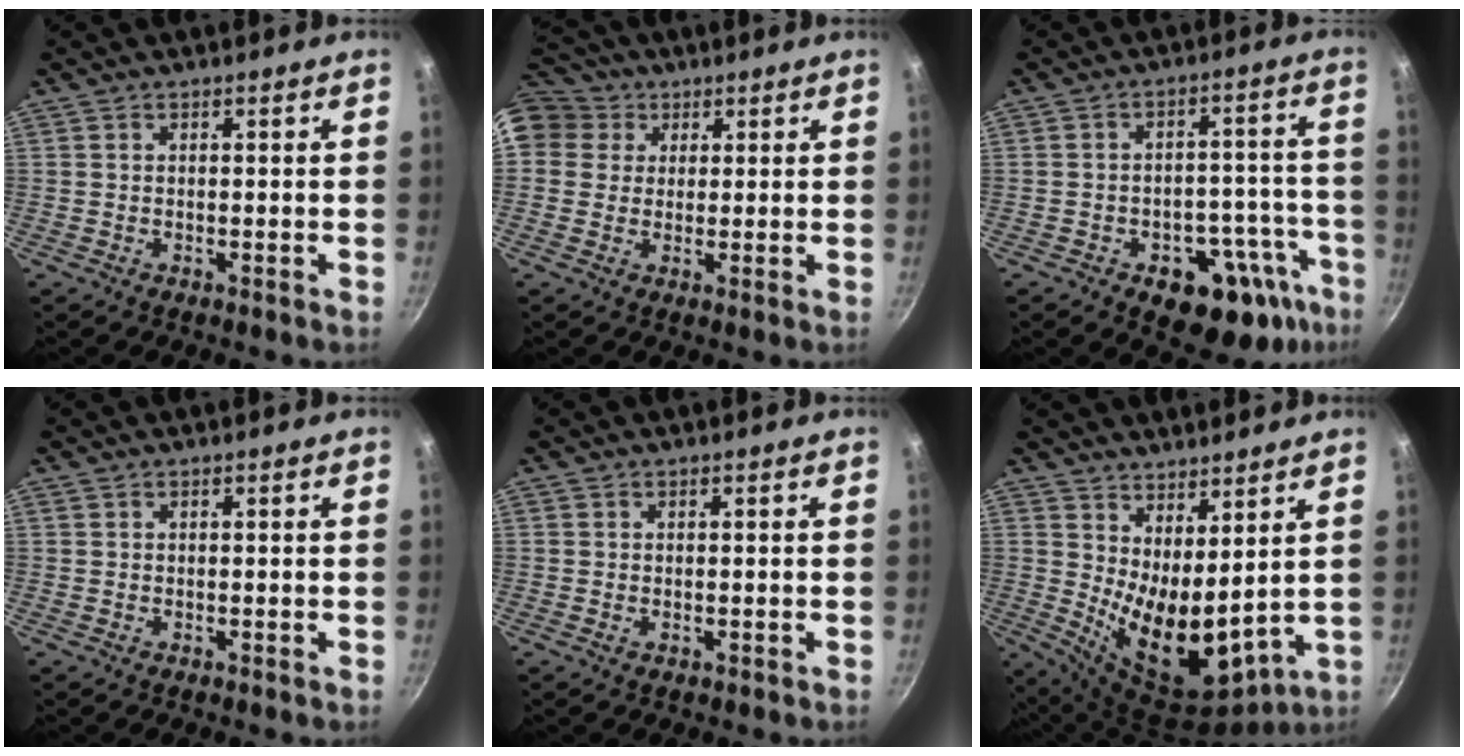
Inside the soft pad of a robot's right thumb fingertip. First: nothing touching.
{"total": 13.2, "force": [4.7, 11.2, 5.1], "torque": [-0.099, 0.025, 0.077]}
{"total": 16.8, "force": [-8.5, 9.7, 10.8], "torque": [-0.071, 0.044, -0.104]}
{"total": 0.0}
{"total": 0.0}
{"total": 14.0, "force": [4.5, 6.5, 11.5], "torque": [-0.168, -0.055, 0.093]}